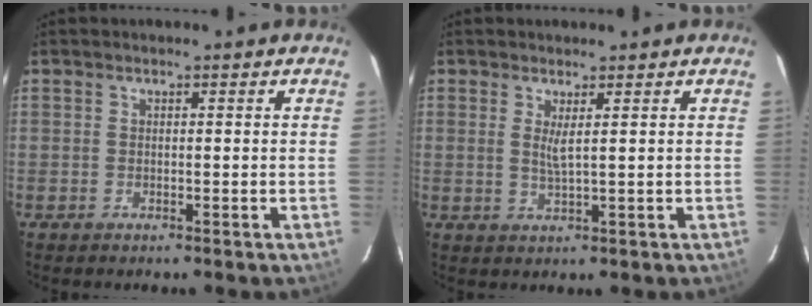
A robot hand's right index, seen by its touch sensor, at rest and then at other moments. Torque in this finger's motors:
{"motor_torque": [-0.24, 0.10, -0.04, 0.03]}